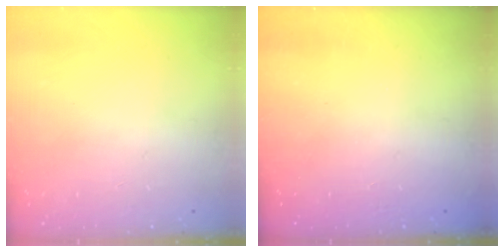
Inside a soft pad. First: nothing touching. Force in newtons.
{"total": 2.3, "press": 2.2, "slide": 0.8}